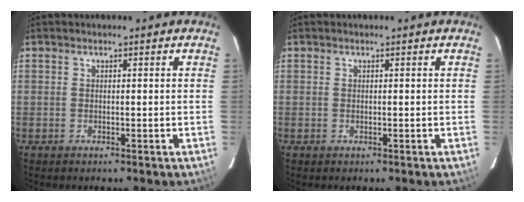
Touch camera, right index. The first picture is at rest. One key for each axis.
{"total": 0.0}